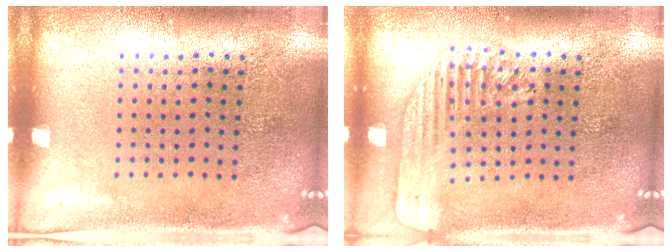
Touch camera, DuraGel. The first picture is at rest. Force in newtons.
{"total": 1.7, "press": 1.5, "slide": 0.7}